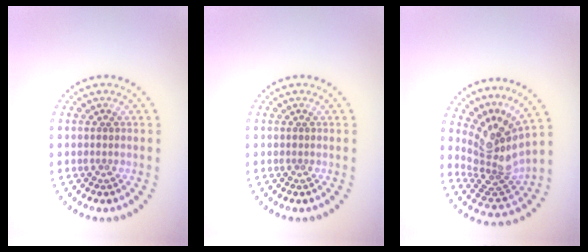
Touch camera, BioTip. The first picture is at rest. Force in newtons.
{"total": 0.0}
{"total": 4.5, "press": 3.0, "slide": 3.3}